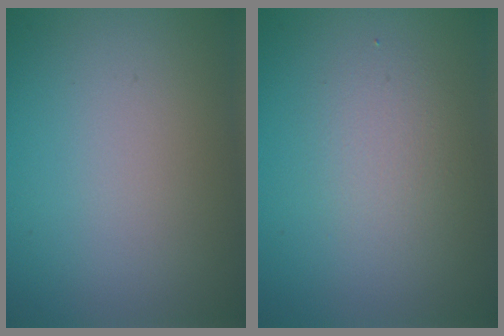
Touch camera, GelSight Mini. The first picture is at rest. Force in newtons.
{"total": 1.9, "press": 1.9, "slide": 0.0}